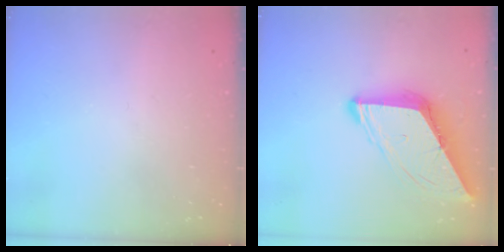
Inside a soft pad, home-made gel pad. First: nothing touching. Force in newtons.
{"total": 10.6, "press": 10.5, "slide": 1.3}